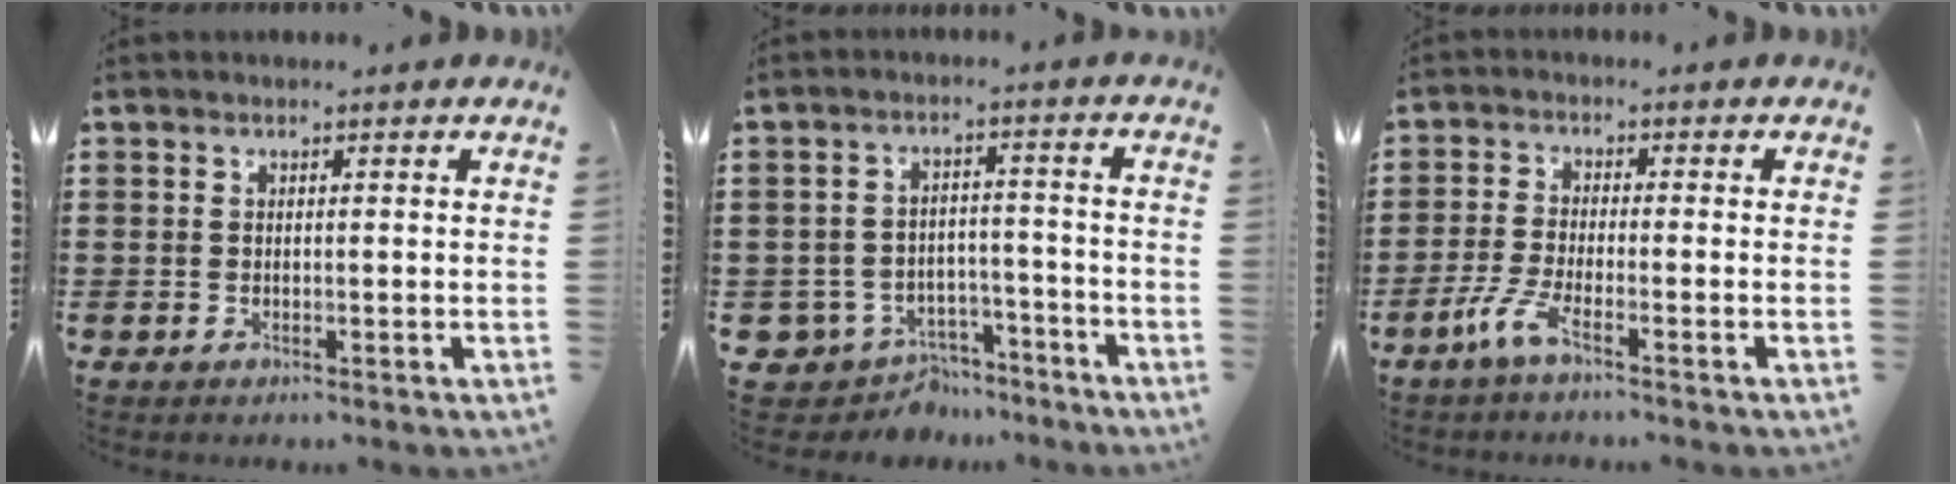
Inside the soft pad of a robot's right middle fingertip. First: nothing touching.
{"total": 5.9, "force": [-5.2, 2.7, 0.9], "torque": [-0.039, 0.016, -0.109]}
{"total": 4.5, "force": [-3.0, 0.5, 3.3], "torque": [-0.082, -0.009, -0.063]}